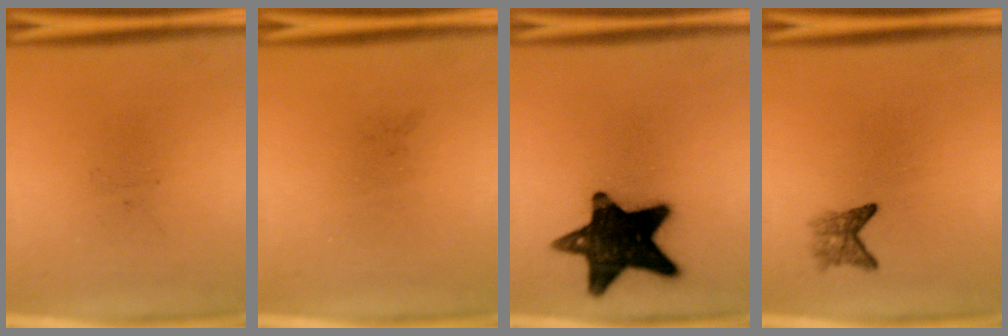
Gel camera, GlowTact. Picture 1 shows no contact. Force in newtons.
{"total": 0.0}
{"total": 17.1}
{"total": 2.3}